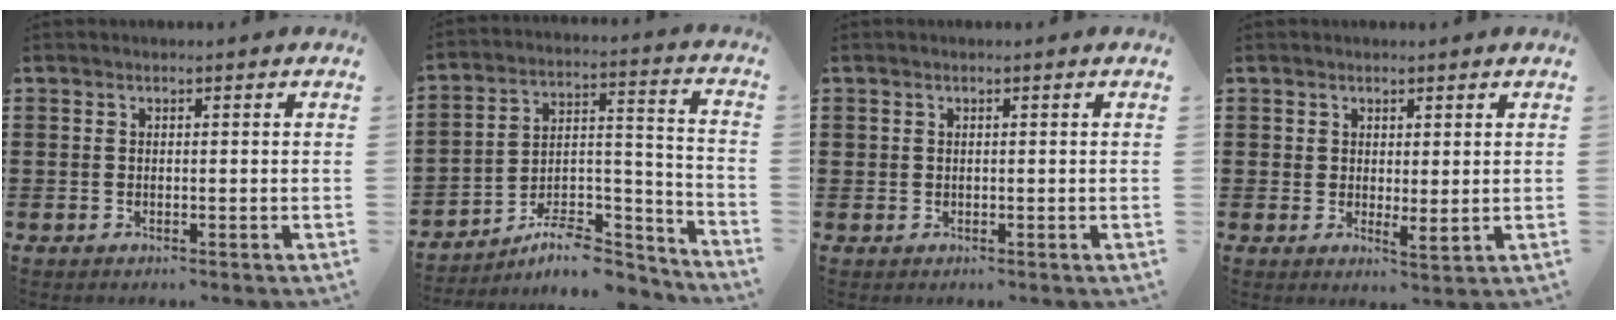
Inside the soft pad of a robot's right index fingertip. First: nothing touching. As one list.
[{"total": 8.5, "force": [-6.9, 2.9, 3.8], "torque": [-0.058, 0.020, -0.130]}, {"total": 0.5, "force": [0.2, 0.5, 0.1], "torque": [-0.004, 0.003, 0.005]}, {"total": 1.6, "force": [1.2, 0.8, 0.8], "torque": [-0.017, 0.002, 0.024]}]